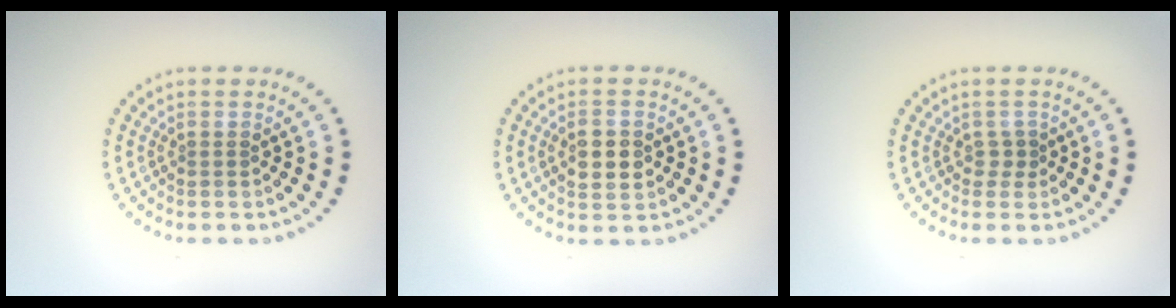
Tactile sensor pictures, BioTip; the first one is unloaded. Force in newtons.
{"total": 2.8, "press": 2.8, "slide": 0.1}
{"total": 0.9, "press": 0.8, "slide": 0.5}